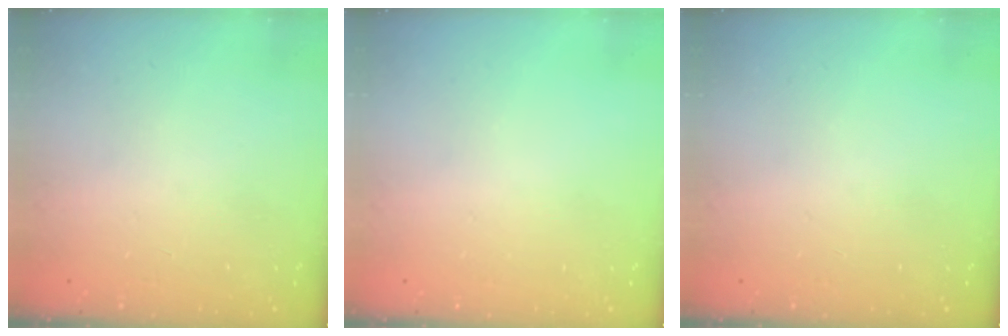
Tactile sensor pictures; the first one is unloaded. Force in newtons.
{"total": 0.0}
{"total": 0.0}